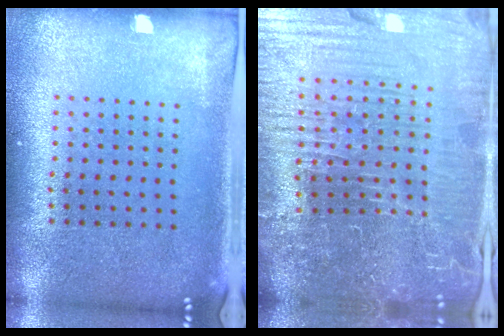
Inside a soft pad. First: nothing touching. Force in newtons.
{"total": 6.8, "press": 6.1, "slide": 3.0}